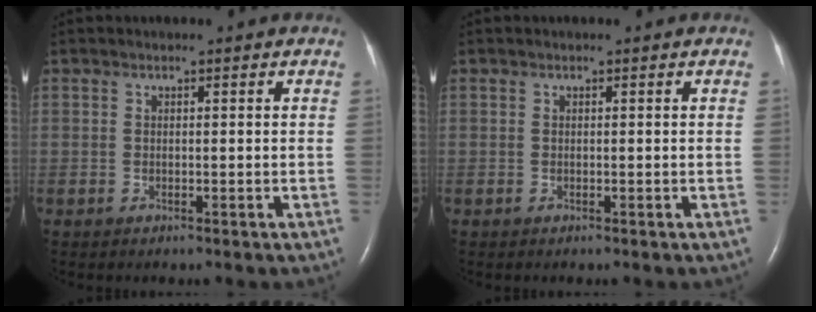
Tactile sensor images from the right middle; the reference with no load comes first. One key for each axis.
{"total": 0.0}